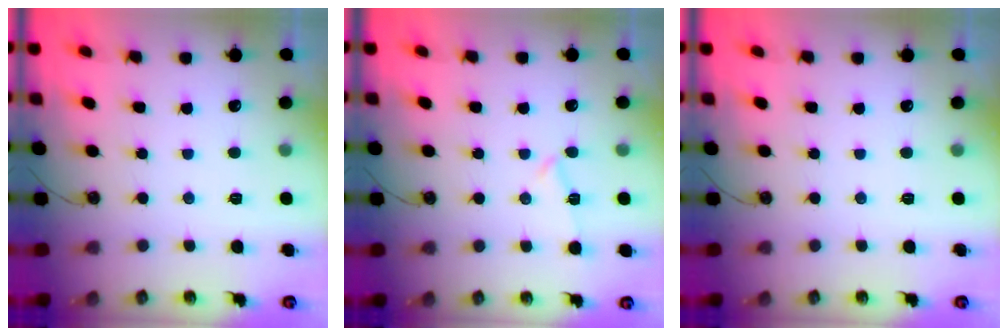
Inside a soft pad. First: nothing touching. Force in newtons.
{"total": 4.3, "press": 3.9, "slide": 2.0}
{"total": 0.0}